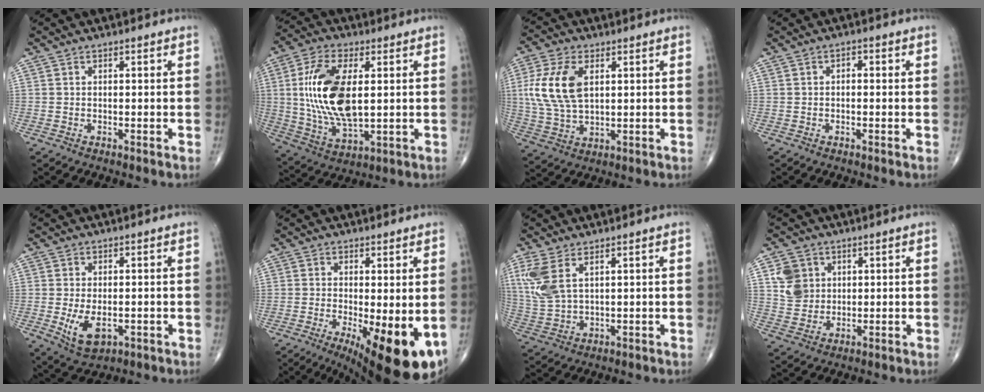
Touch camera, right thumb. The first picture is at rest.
{"total": 17.0, "force": [2.2, 8.1, 14.8], "torque": [-0.292, -0.012, 0.047]}
{"total": 12.1, "force": [2.8, 6.6, 9.7], "torque": [-0.207, -0.003, 0.057]}
{"total": 1.5, "force": [0.1, 0.9, 1.1], "torque": [-0.011, 0.005, -0.003]}
{"total": 6.5, "force": [-1.2, 3.7, 5.2], "torque": [-0.087, -0.012, -0.013]}
{"total": 14.3, "force": [-4.0, 4.6, 13.0], "torque": [-0.152, -0.023, -0.043]}
{"total": 8.1, "force": [3.7, 3.6, 6.2], "torque": [-0.157, -0.005, 0.087]}
{"total": 6.6, "force": [2.3, 5.7, 2.4], "torque": [-0.027, -0.008, 0.049]}